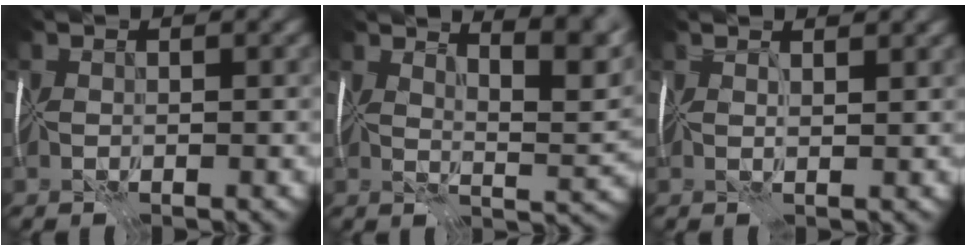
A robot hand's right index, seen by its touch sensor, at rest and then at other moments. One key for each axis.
{"total": 8.3, "fx": 5.6, "fy": 2.3, "fz": 5.6, "tx": -0.054, "ty": 0.019, "tz": 0.066}
{"total": 2.8, "fx": 2.0, "fy": 0.8, "fz": 1.7, "tx": -0.018, "ty": 0.013, "tz": 0.009}